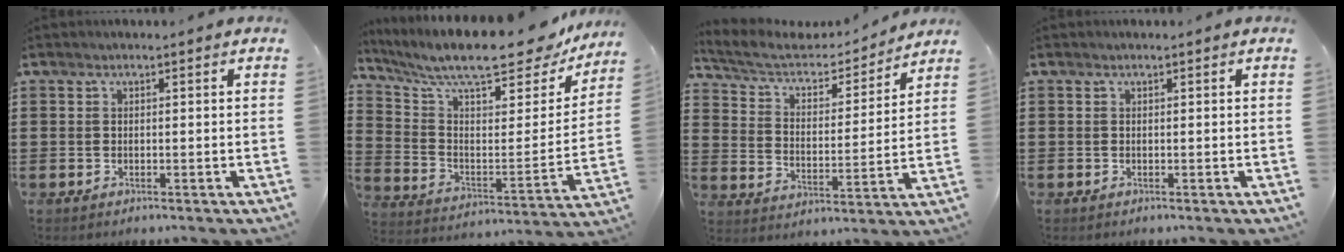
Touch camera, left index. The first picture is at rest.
{"total": 9.6, "force": [7.8, 1.2, 5.5], "torque": [-0.134, -0.065, 0.125]}
{"total": 5.2, "force": [4.4, 1.9, 2.0], "torque": [-0.064, -0.030, 0.069]}
{"total": 0.0}